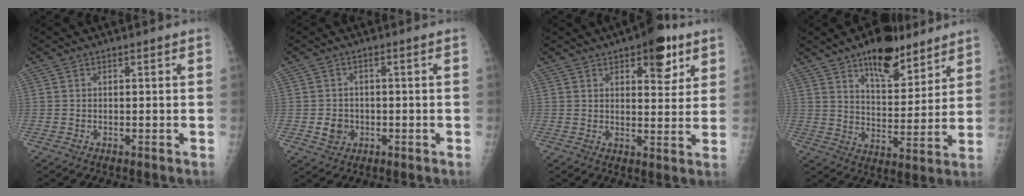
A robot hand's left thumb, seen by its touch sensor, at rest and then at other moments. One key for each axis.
{"total": 3.7, "fx": -0.8, "fy": 3.2, "fz": 1.5, "tx": -0.010, "ty": 0.004, "tz": -0.009}
{"total": 9.3, "fx": 5.2, "fy": 4.2, "fz": 6.5, "tx": -0.057, "ty": -0.022, "tz": 0.067}
{"total": 14.1, "fx": 9.5, "fy": 6.3, "fz": 8.3, "tx": -0.083, "ty": -0.055, "tz": 0.149}